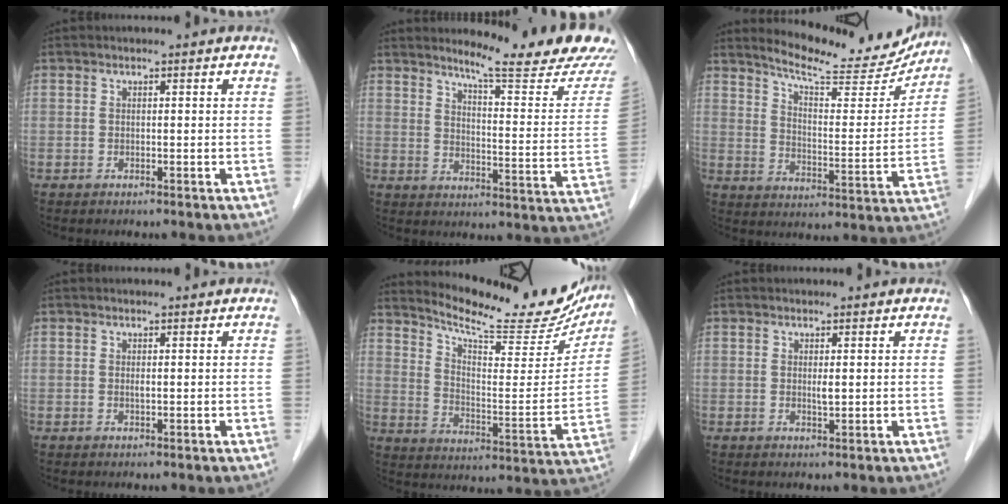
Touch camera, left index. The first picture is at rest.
{"total": 17.5, "force": [15.9, -0.3, 7.3], "torque": [-0.101, -0.101, 0.192]}
{"total": 16.4, "force": [15.5, 2.2, 4.9], "torque": [-0.073, -0.049, 0.203]}
{"total": 0.5, "force": [-0.3, 0.0, 0.4], "torque": [-0.010, -0.007, -0.007]}
{"total": 20.4, "force": [18.5, 3.9, 7.5], "torque": [-0.111, -0.049, 0.246]}
{"total": 0.8, "force": [-0.2, 0.0, 0.8], "torque": [-0.019, -0.009, -0.004]}